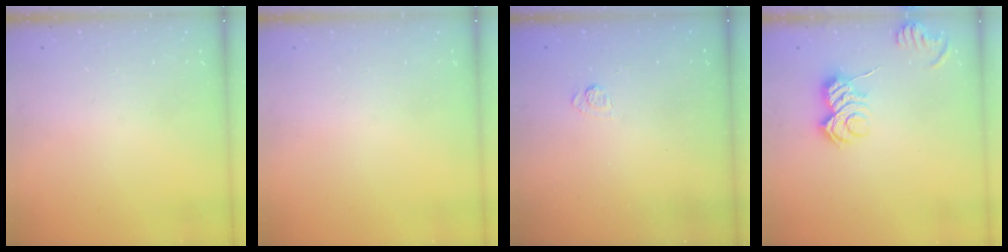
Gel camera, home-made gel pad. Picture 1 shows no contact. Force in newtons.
{"total": 0.0}
{"total": 2.2, "press": 1.8, "slide": 1.3}
{"total": 8.3, "press": 8.2, "slide": 0.8}